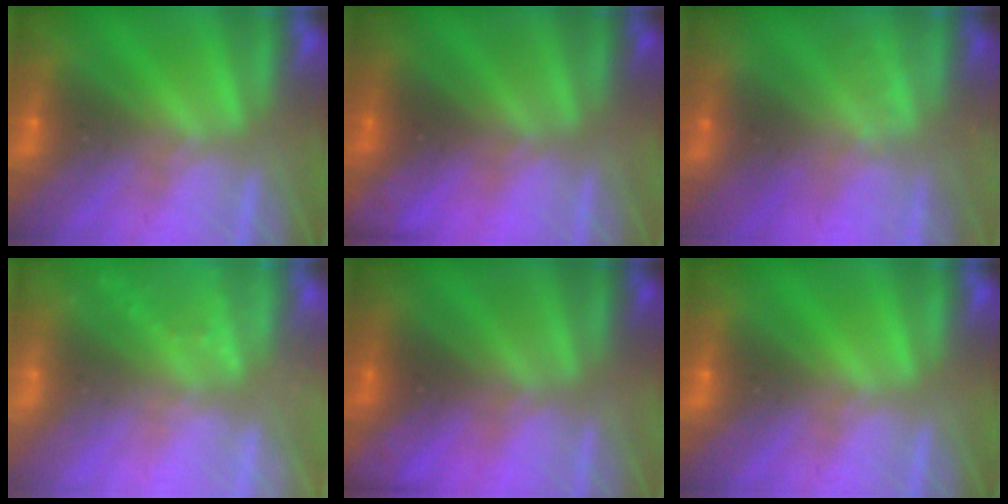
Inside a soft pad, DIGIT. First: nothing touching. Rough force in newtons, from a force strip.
{"total": 2.0}
{"total": 2.2}
{"total": 2.2}
{"total": 2.0}
{"total": 0.0}